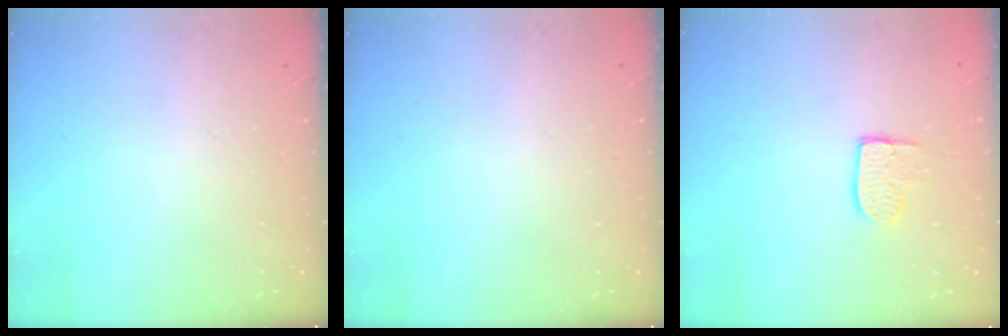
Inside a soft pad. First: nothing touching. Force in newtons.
{"total": 0.0}
{"total": 6.2, "press": 6.2, "slide": 0.4}